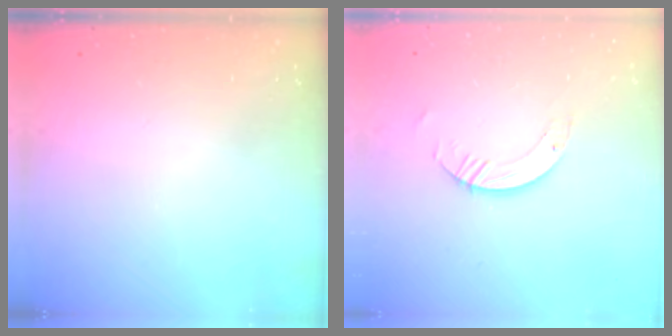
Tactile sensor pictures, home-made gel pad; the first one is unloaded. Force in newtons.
{"total": 4.7, "press": 4.7, "slide": 0.3}